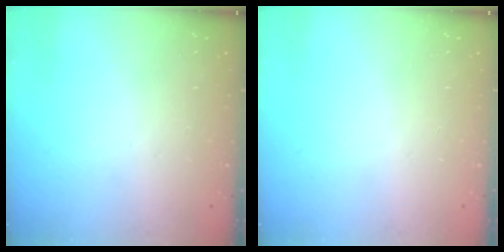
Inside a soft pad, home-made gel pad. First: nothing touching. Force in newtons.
{"total": 0.0}